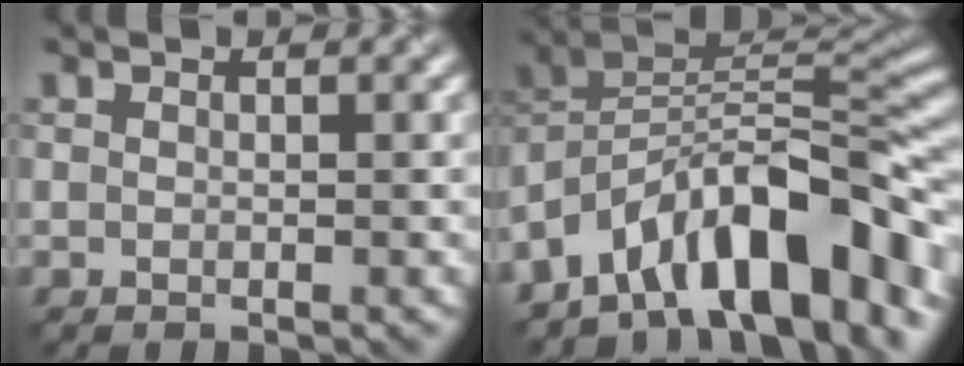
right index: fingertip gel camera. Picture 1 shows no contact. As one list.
[{"total": 12.3, "force": [-7.1, 5.2, 8.6], "torque": [-0.123, 0.027, -0.134]}]